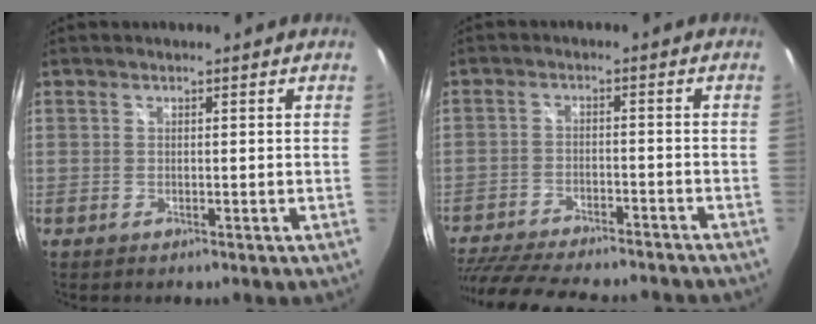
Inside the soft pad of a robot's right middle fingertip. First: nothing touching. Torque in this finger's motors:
{"motor_torque": [1.08, -1.05, 0.42, 0.16]}